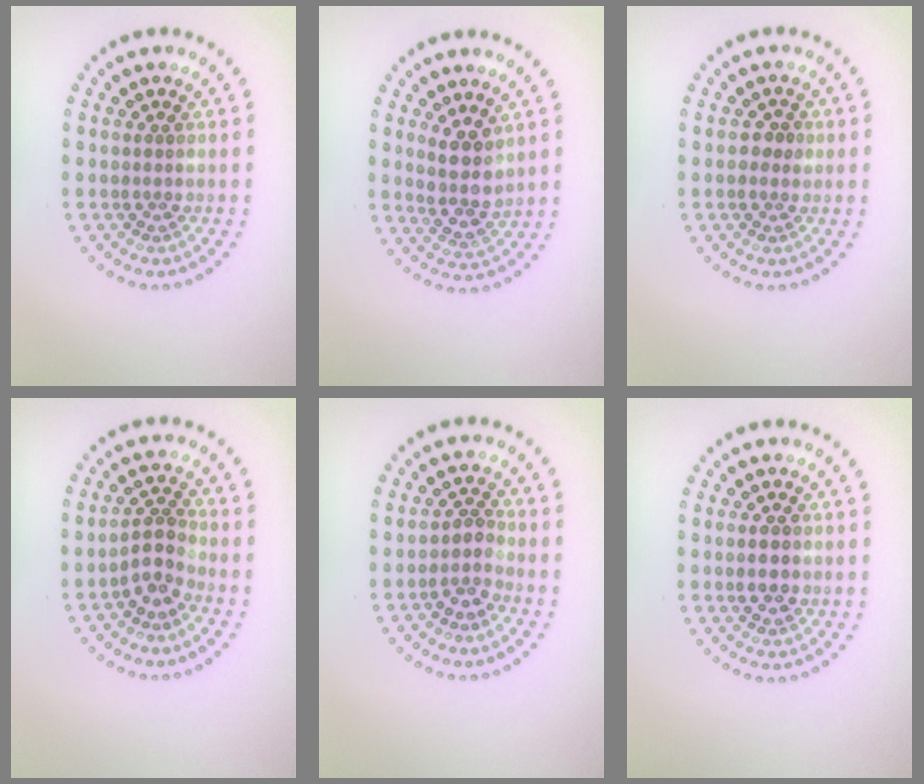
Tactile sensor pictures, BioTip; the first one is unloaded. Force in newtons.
{"total": 3.3, "press": 2.9, "slide": 1.6}
{"total": 1.3, "press": 1.2, "slide": 0.3}
{"total": 2.4, "press": 1.7, "slide": 1.7}
{"total": 1.8, "press": 1.3, "slide": 1.3}
{"total": 2.2, "press": 2.2, "slide": 0.1}